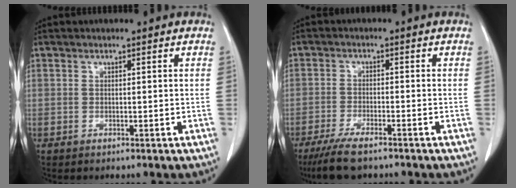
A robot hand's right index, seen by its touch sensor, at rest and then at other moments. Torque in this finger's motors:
{"motor_torque": [0.52, -0.48, 0.15, 0.02]}